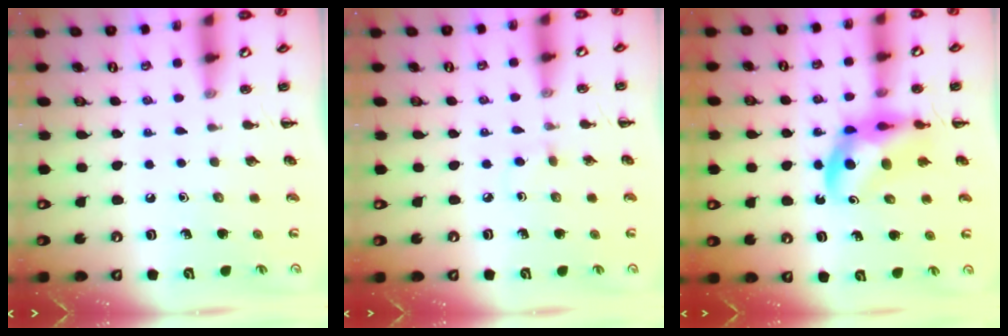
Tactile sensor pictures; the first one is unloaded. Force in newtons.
{"total": 2.3, "press": 2.1, "slide": 1.0}
{"total": 11.3, "press": 10.9, "slide": 3.1}